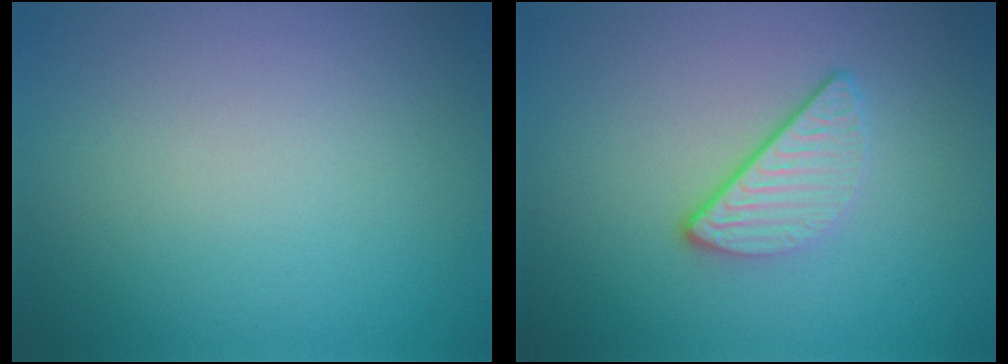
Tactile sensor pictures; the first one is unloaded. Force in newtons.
{"total": 3.0, "press": 2.3, "slide": 1.9}